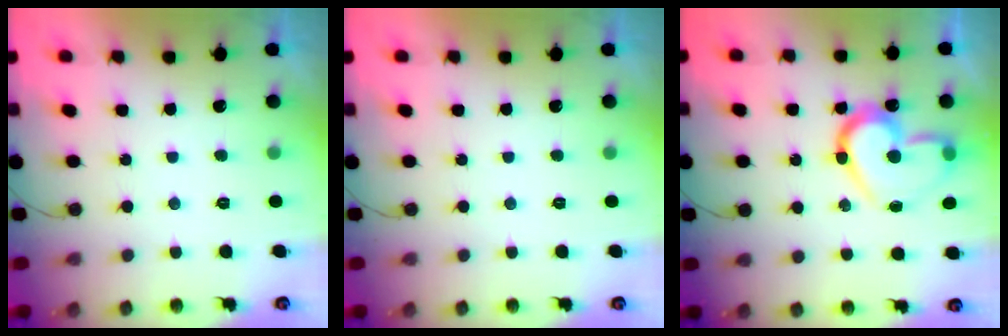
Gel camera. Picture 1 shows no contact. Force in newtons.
{"total": 0.0}
{"total": 16.9, "press": 16.9, "slide": 1.6}